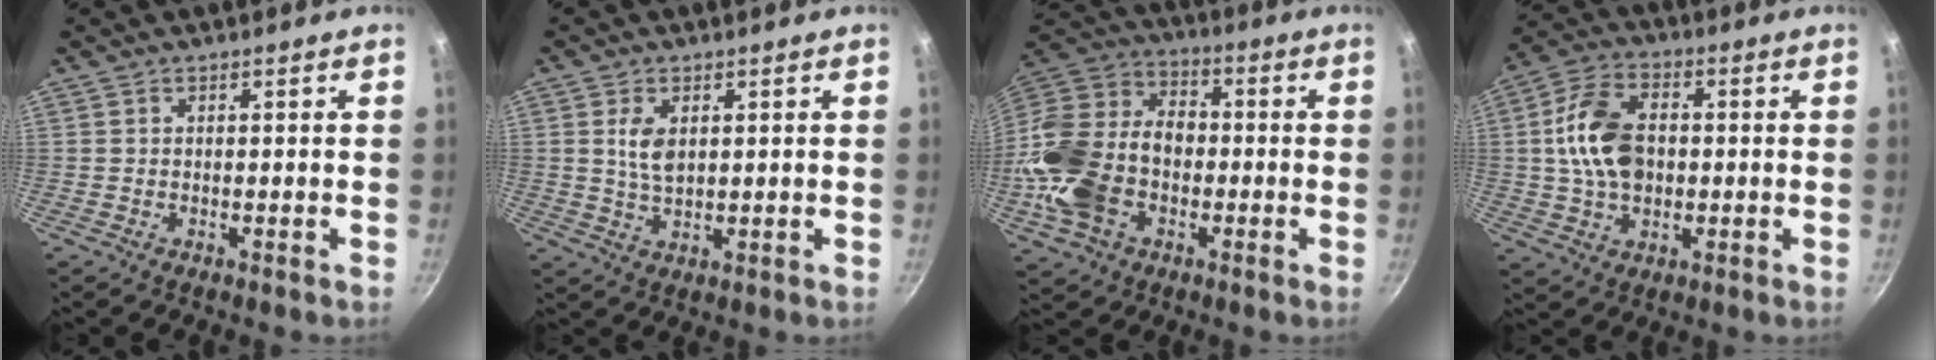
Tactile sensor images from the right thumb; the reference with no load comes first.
{"total": 4.7, "force": [1.3, 2.7, 3.7], "torque": [-0.066, -0.009, 0.026]}
{"total": 20.8, "force": [-4.7, 14.8, 13.8], "torque": [-0.267, 0.045, -0.097]}
{"total": 12.9, "force": [0.5, 8.7, 9.6], "torque": [-0.164, 0.019, 0.000]}